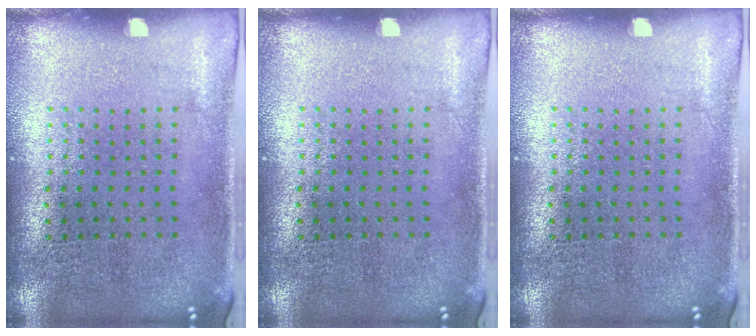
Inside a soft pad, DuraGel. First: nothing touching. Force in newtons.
{"total": 0.0}
{"total": 0.0}